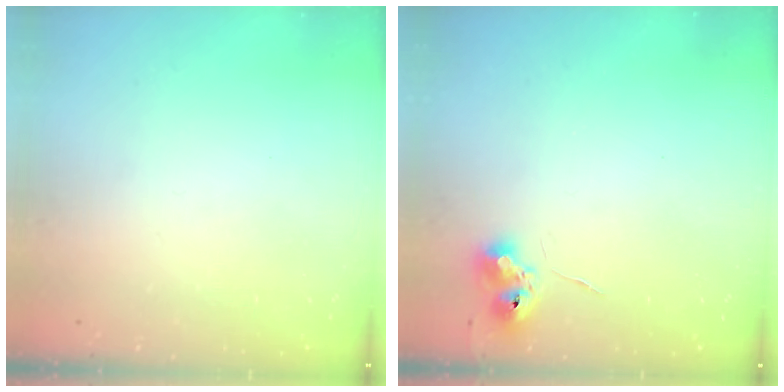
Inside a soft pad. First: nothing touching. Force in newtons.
{"total": 7.1, "press": 7.1, "slide": 0.7}